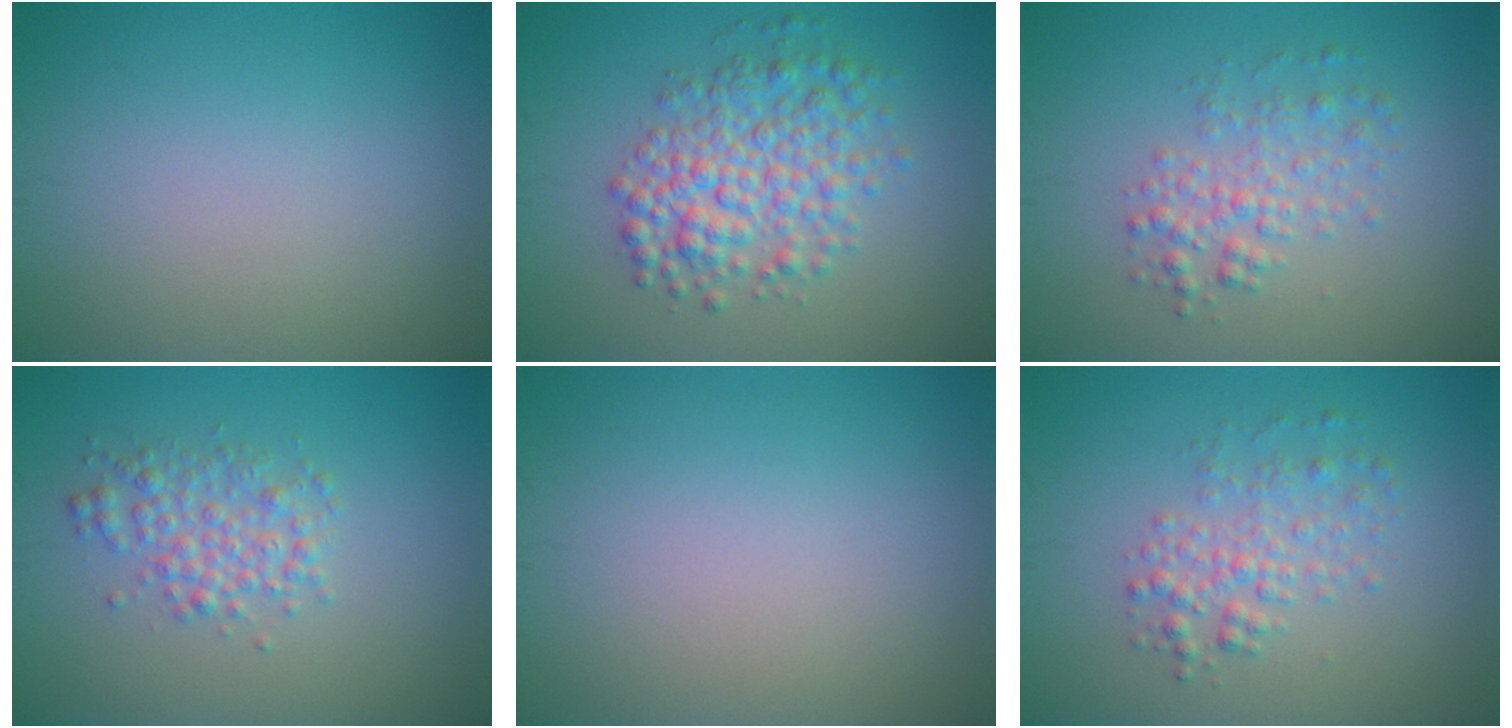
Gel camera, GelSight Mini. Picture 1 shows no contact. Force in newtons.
{"total": 5.4, "press": 5.4, "slide": 0.1}
{"total": 2.7, "press": 2.7, "slide": 0.0}
{"total": 2.8, "press": 2.8, "slide": 0.0}
{"total": 0.0}
{"total": 2.7, "press": 2.7, "slide": 0.0}